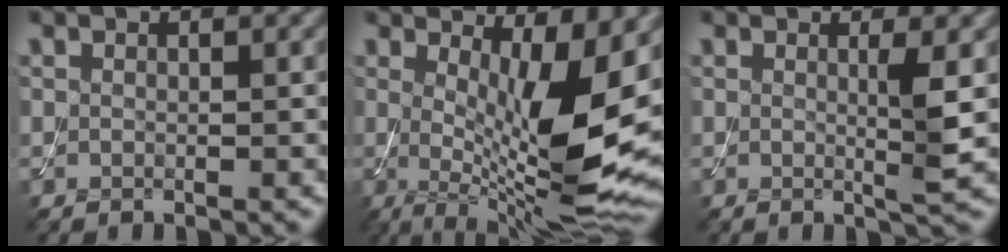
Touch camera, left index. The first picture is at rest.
{"total": 11.5, "force": [1.0, 3.3, 11.0], "torque": [-0.165, -0.025, 0.022]}
{"total": 2.4, "force": [0.2, 0.3, 2.4], "torque": [-0.039, -0.006, -0.002]}